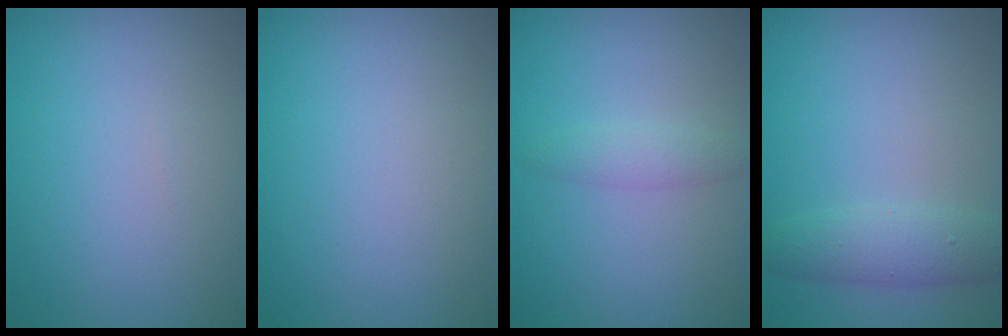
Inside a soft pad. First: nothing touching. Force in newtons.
{"total": 0.0}
{"total": 1.5, "press": 1.5, "slide": 0.0}
{"total": 2.8, "press": 2.8, "slide": 0.0}